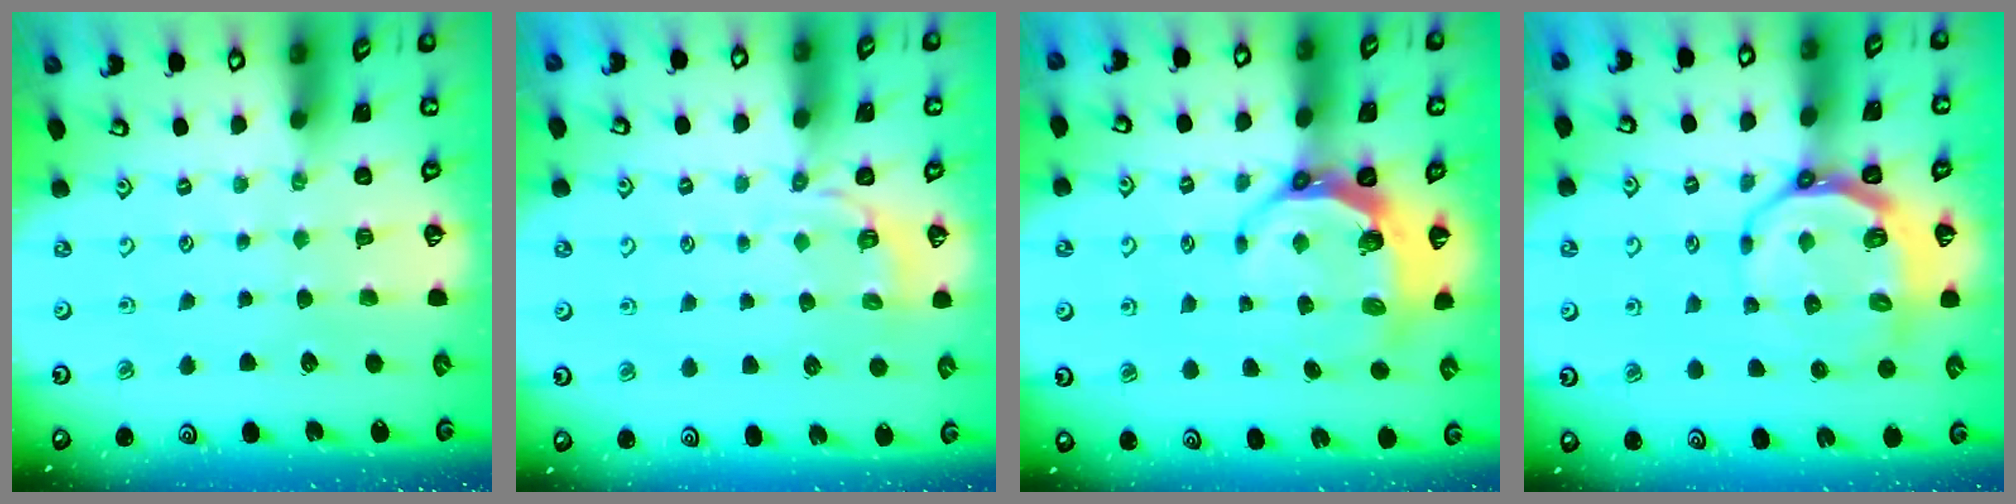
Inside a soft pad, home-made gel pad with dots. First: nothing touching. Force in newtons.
{"total": 3.3, "press": 2.6, "slide": 2.1}
{"total": 7.4, "press": 6.7, "slide": 3.1}
{"total": 10.0, "press": 9.2, "slide": 3.8}